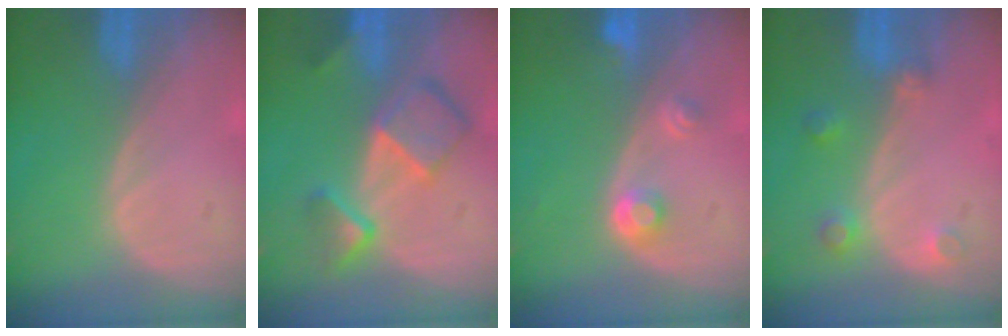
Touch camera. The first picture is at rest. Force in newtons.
{"total": 7.9, "press": 6.8, "slide": 3.9}
{"total": 2.9, "press": 2.7, "slide": 1.0}
{"total": 3.2, "press": 3.0, "slide": 1.2}